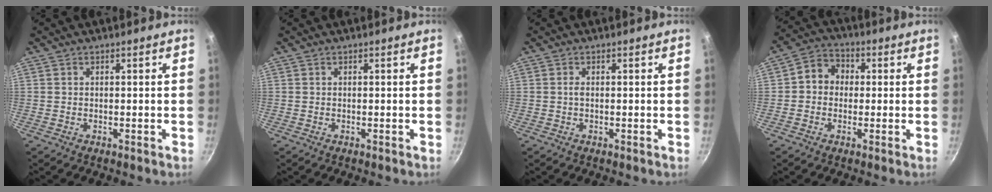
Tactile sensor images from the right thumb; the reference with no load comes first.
{"total": 0.0}
{"total": 0.8, "force": [0.0, 0.3, 0.7], "torque": [-0.015, 0.002, -0.002]}
{"total": 6.4, "force": [0.2, 5.6, 3.1], "torque": [-0.021, 0.016, -0.014]}